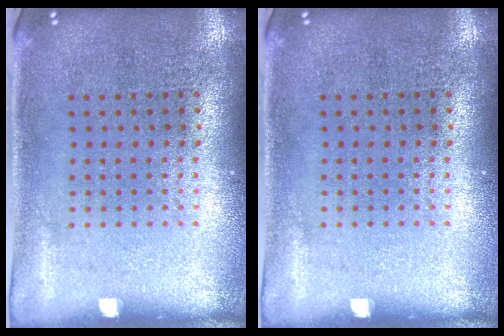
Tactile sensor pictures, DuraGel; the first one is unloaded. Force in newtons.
{"total": 0.0}